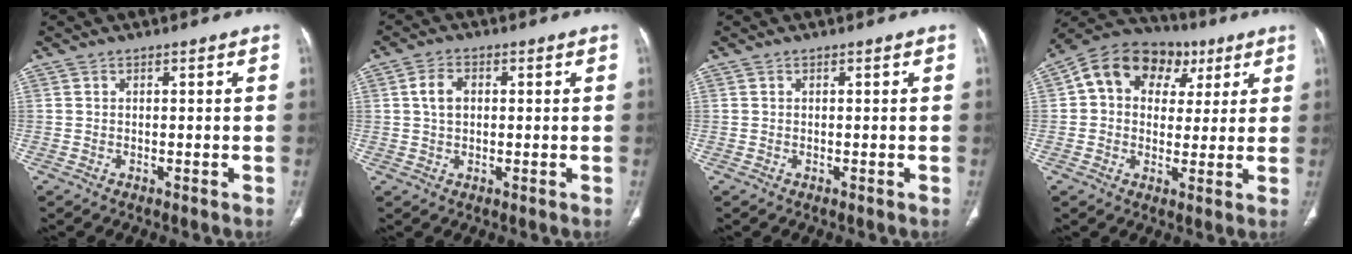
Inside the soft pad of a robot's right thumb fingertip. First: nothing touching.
{"total": 4.5, "force": [0.8, 2.9, 3.3], "torque": [-0.062, 0.006, 0.015]}
{"total": 0.0}
{"total": 15.5, "force": [5.1, 11.8, 8.7], "torque": [-0.108, 0.025, 0.072]}